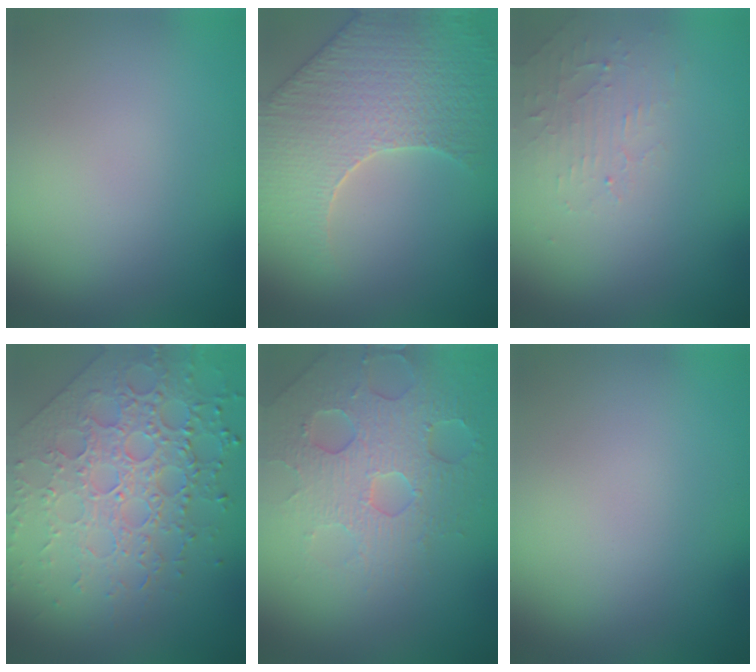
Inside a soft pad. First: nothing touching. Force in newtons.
{"total": 6.6, "press": 5.7, "slide": 3.4}
{"total": 2.0, "press": 1.9, "slide": 0.4}
{"total": 6.8, "press": 5.4, "slide": 4.2}
{"total": 4.6, "press": 4.5, "slide": 1.0}
{"total": 0.0}